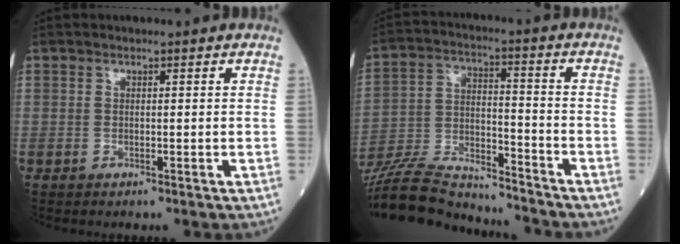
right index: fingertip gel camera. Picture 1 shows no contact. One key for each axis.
{"total": 18.2, "fx": -17.3, "fy": 2.2, "fz": 5.2, "tx": -0.117, "ty": 0.002, "tz": -0.293}